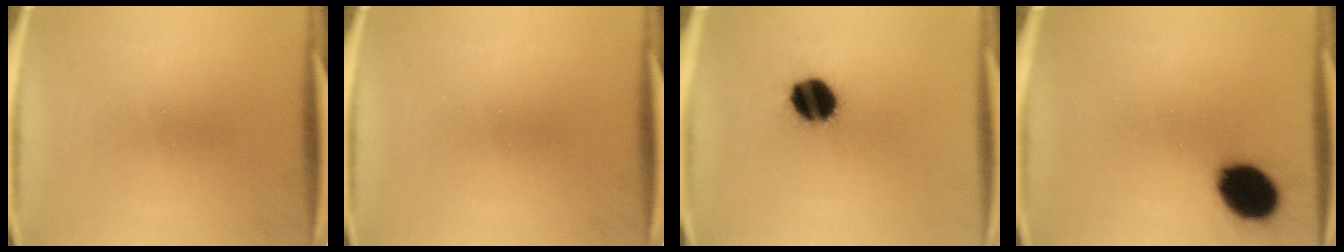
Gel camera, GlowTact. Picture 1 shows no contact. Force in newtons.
{"total": 0.0}
{"total": 12.1}
{"total": 13.0}